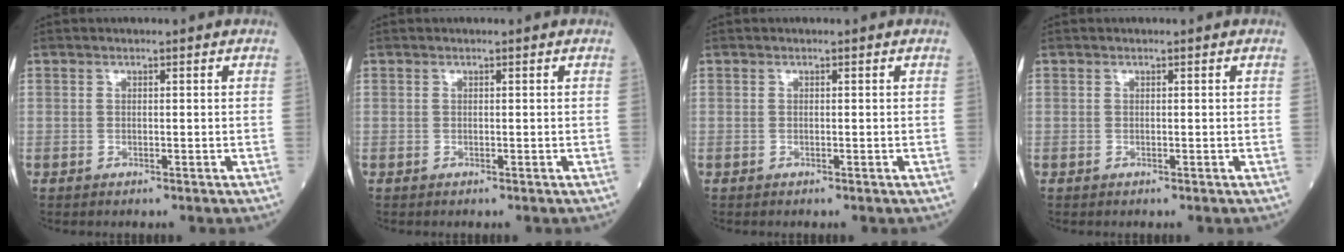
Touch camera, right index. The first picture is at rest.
{"total": 0.0}
{"total": 0.0}
{"total": 0.0}